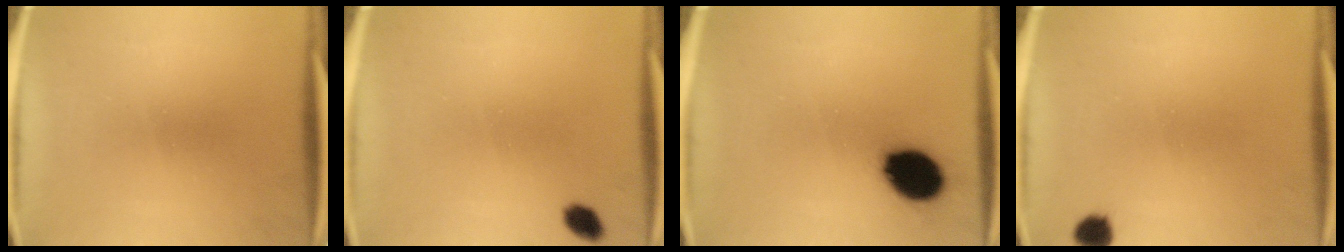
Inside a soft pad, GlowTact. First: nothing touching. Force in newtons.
{"total": 2.5}
{"total": 12.2}
{"total": 2.8}